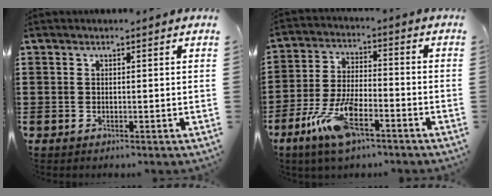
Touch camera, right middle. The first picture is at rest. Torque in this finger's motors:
{"motor_torque": [0.22, 0.09, 0.40, 0.21]}